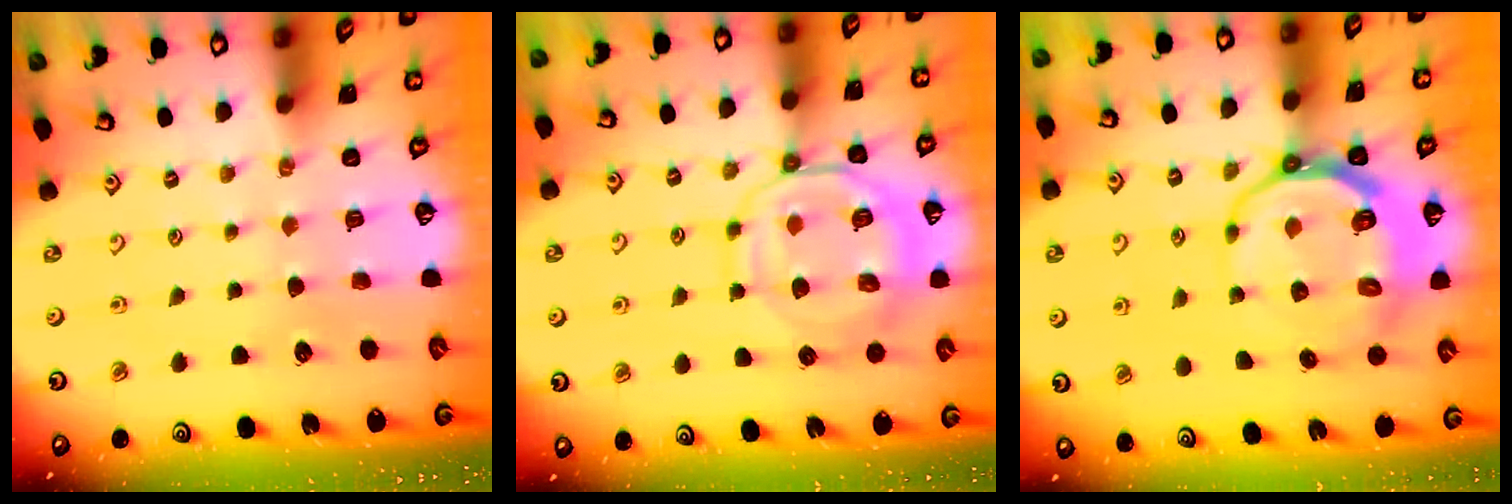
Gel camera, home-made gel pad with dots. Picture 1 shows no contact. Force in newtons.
{"total": 12.0, "press": 11.9, "slide": 1.2}
{"total": 10.2, "press": 9.5, "slide": 3.7}